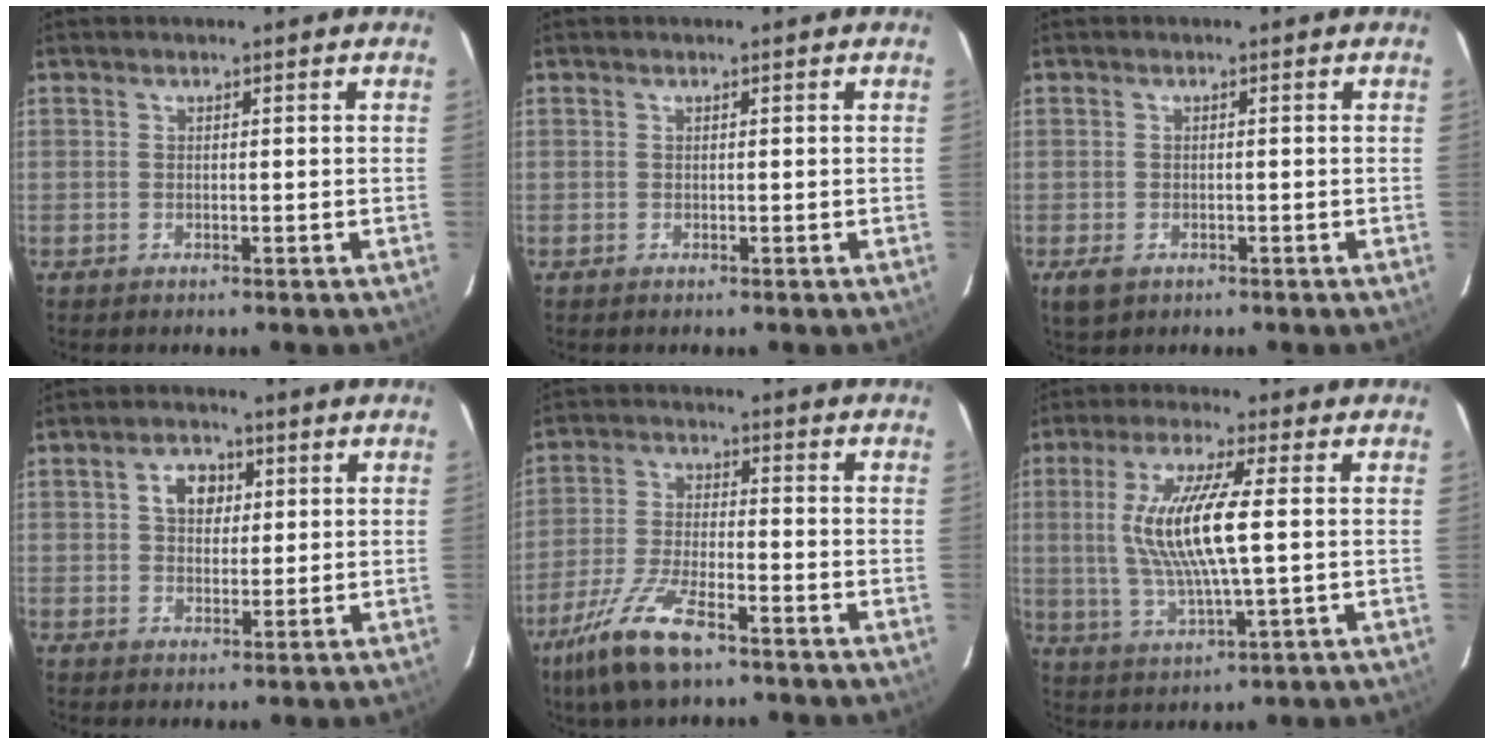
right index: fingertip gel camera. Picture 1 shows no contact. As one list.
[{"total": 0.0}, {"total": 3.2, "force": [-1.5, 2.4, 1.5], "torque": [-0.031, -0.005, -0.022]}, {"total": 5.3, "force": [1.6, 4.0, 3.1], "torque": [-0.048, 0.016, 0.029]}, {"total": 12.2, "force": [-8.1, 3.5, 8.4], "torque": [-0.185, -0.019, -0.157]}, {"total": 13.0, "force": [1.3, 2.0, 12.8], "torque": [-0.252, -0.004, 0.031]}]